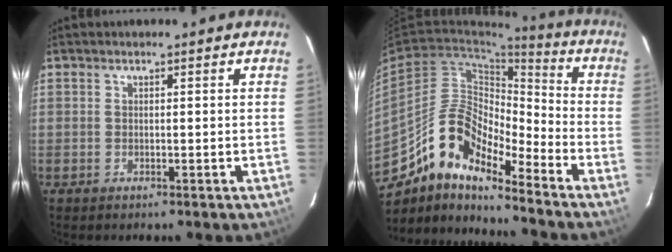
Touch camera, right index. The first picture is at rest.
{"total": 14.7, "force": [-11.1, 4.7, 8.5], "torque": [-0.146, 0.009, -0.219]}